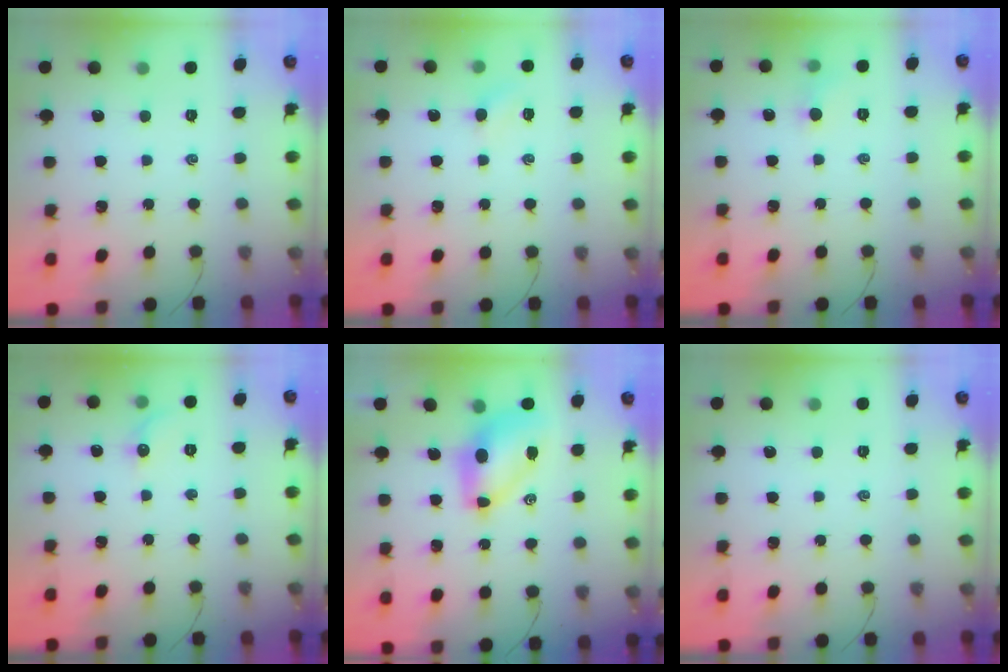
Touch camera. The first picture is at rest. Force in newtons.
{"total": 3.1, "press": 2.9, "slide": 1.1}
{"total": 3.1, "press": 2.9, "slide": 1.1}
{"total": 5.3, "press": 5.1, "slide": 1.4}
{"total": 8.4, "press": 8.2, "slide": 1.8}
{"total": 0.0}